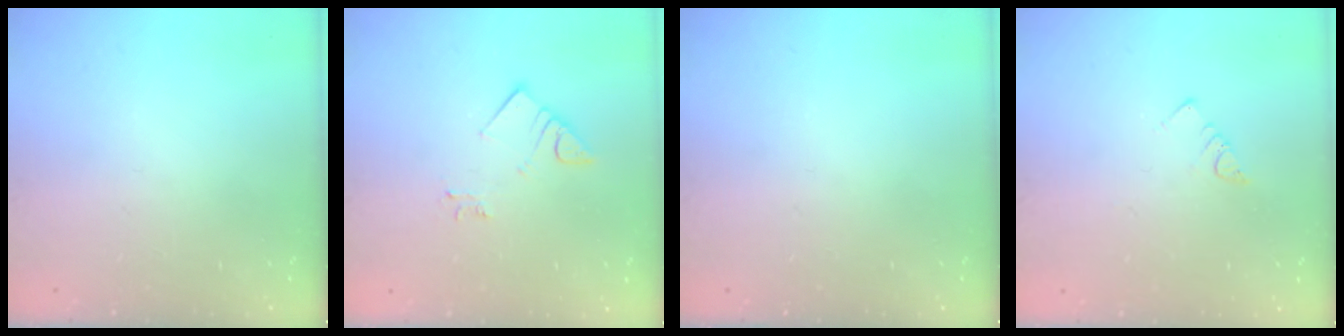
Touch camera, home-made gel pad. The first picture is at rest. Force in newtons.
{"total": 3.5, "press": 3.5, "slide": 0.2}
{"total": 0.0}
{"total": 3.0, "press": 3.0, "slide": 0.2}